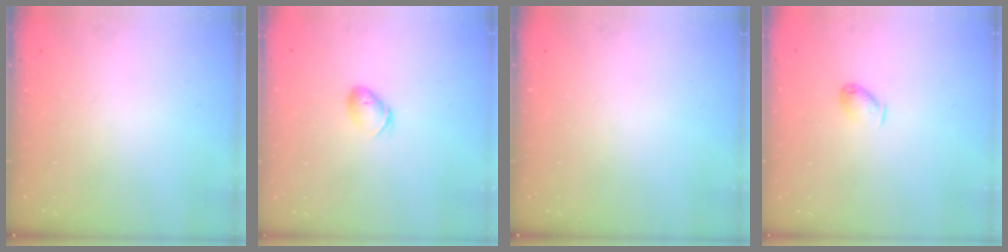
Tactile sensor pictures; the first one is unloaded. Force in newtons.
{"total": 7.1, "press": 7.0, "slide": 1.1}
{"total": 0.0}
{"total": 4.8, "press": 4.7, "slide": 0.8}